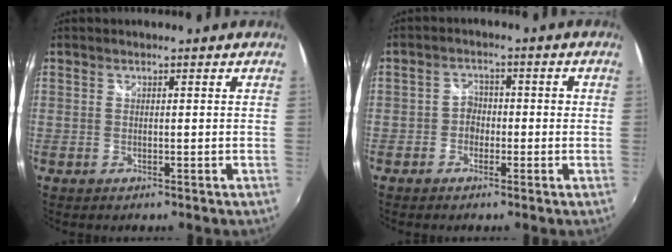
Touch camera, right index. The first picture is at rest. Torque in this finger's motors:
{"motor_torque": [-0.04, -0.07, 0.01, 0.03]}